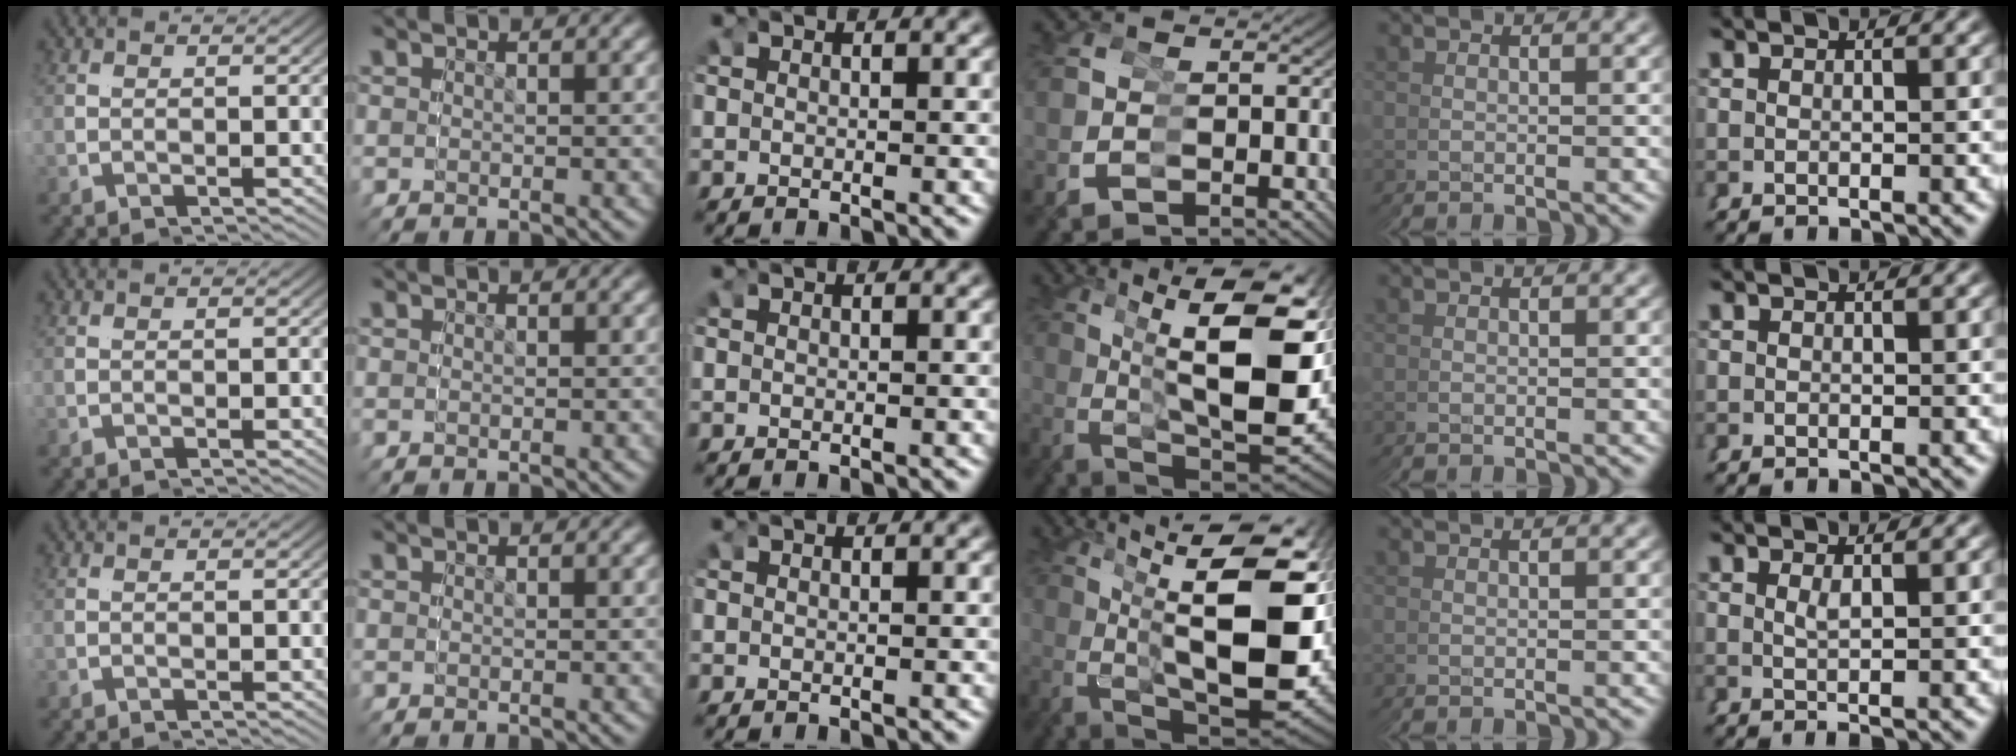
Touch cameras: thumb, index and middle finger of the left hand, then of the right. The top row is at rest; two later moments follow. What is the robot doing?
{"motion": "grasp_and_lifting", "object": "cubes"}